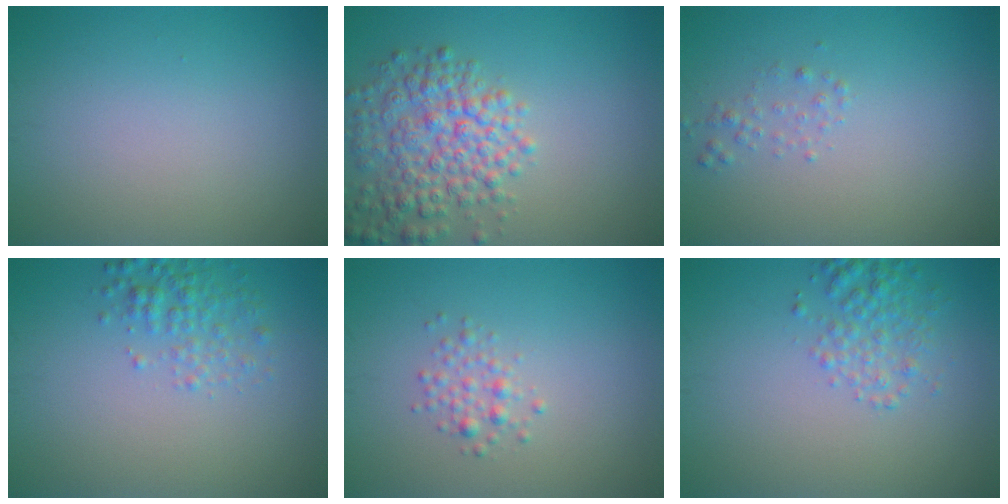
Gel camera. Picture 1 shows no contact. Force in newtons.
{"total": 5.6, "press": 5.6, "slide": 0.3}
{"total": 1.0, "press": 1.0, "slide": 0.1}
{"total": 2.3, "press": 2.3, "slide": 0.1}
{"total": 1.5, "press": 1.5, "slide": 0.0}
{"total": 2.6, "press": 2.6, "slide": 0.1}